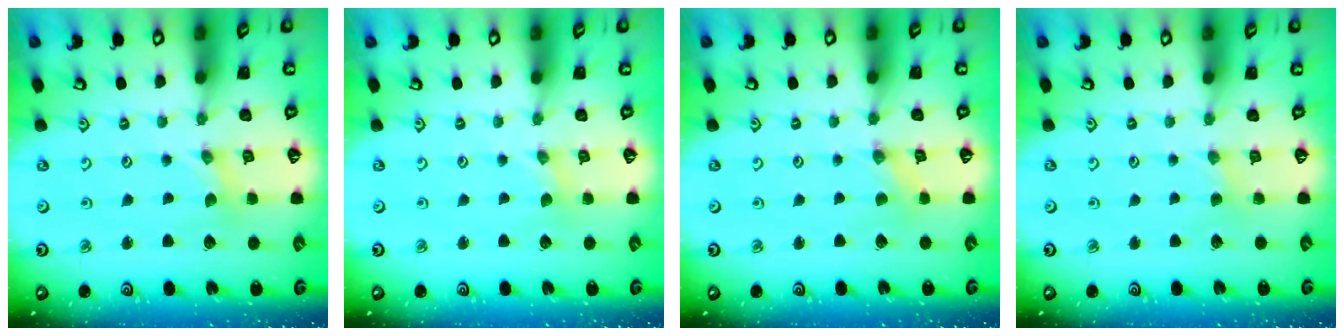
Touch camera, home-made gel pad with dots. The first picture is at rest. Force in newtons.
{"total": 0.0}
{"total": 0.0}
{"total": 1.4, "press": 1.4, "slide": 0.3}